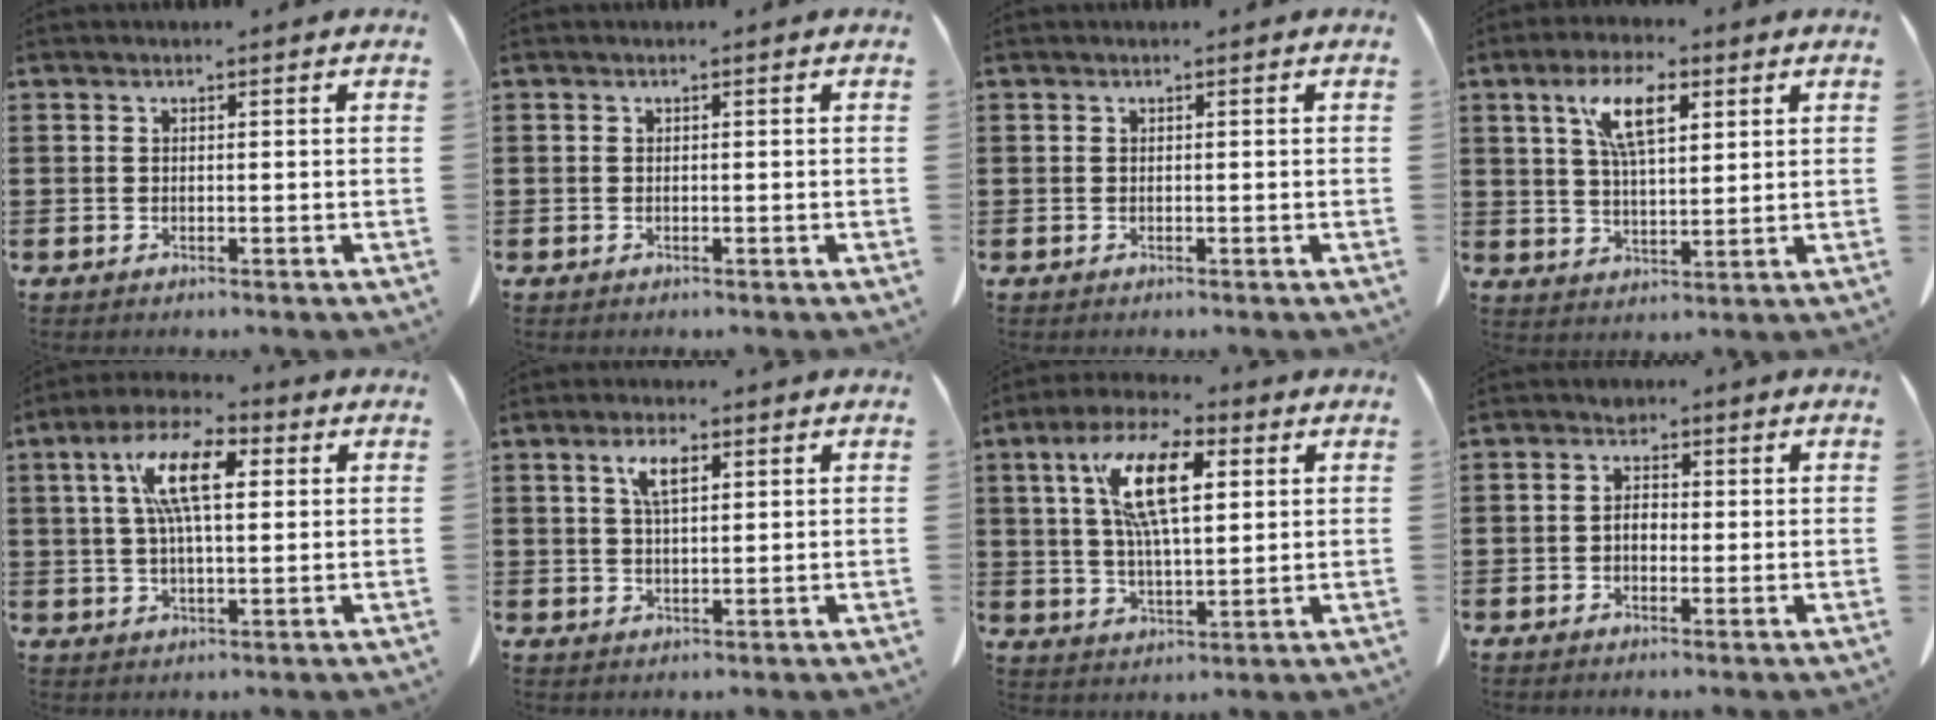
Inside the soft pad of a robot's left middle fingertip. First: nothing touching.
{"total": 0.0}
{"total": 0.0}
{"total": 9.0, "force": [4.2, 3.4, 7.2], "torque": [-0.146, 0.008, 0.073]}
{"total": 9.8, "force": [3.1, 3.5, 8.7], "torque": [-0.187, 0.007, 0.049]}
{"total": 4.8, "force": [2.2, 1.6, 4.0], "torque": [-0.078, 0.005, 0.035]}
{"total": 12.4, "force": [4.6, 4.4, 10.6], "torque": [-0.224, 0.005, 0.077]}
{"total": 2.5, "force": [0.1, 2.0, 1.6], "torque": [-0.028, 0.002, 0.000]}